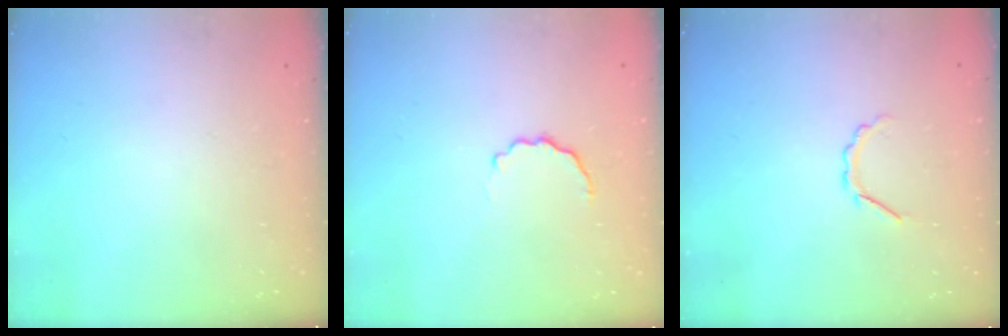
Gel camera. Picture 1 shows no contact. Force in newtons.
{"total": 5.0, "press": 4.8, "slide": 1.3}
{"total": 2.9, "press": 2.7, "slide": 0.8}